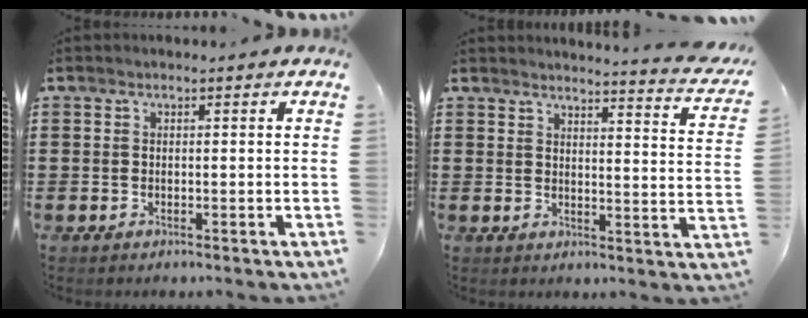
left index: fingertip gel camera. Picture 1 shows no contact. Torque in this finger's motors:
{"motor_torque": [2.14, 0.00, 0.21, 0.07]}